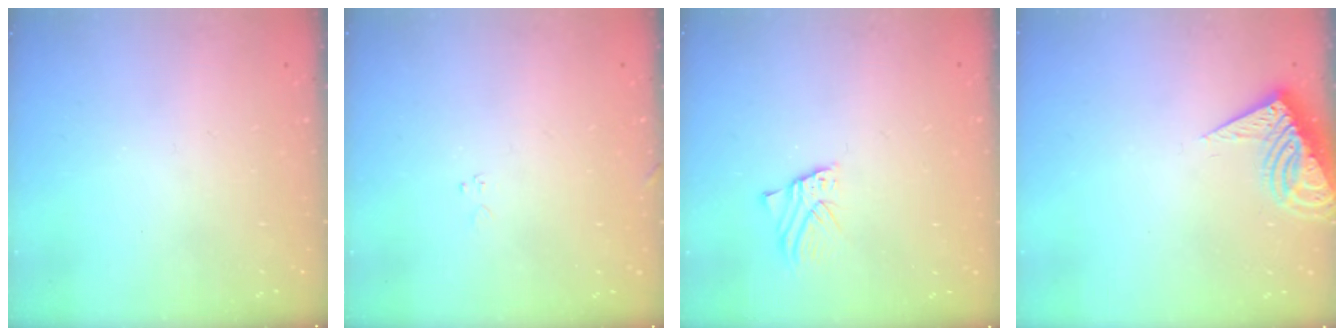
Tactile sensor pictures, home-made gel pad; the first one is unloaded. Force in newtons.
{"total": 3.7, "press": 3.7, "slide": 0.1}
{"total": 1.5, "press": 1.5, "slide": 0.1}
{"total": 8.5, "press": 8.5, "slide": 0.5}